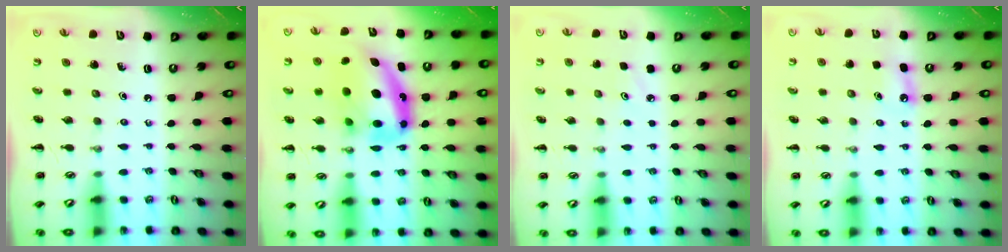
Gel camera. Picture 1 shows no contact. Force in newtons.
{"total": 17.0, "press": 16.5, "slide": 4.3}
{"total": 4.0, "press": 3.8, "slide": 1.2}
{"total": 3.8, "press": 3.6, "slide": 1.4}